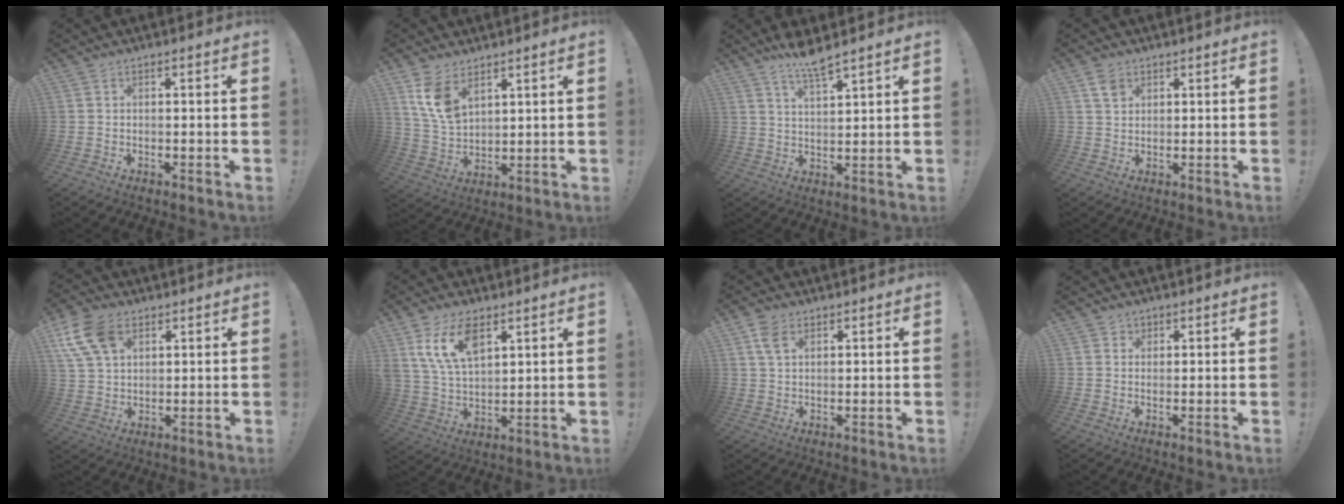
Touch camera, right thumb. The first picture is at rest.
{"total": 9.6, "force": [5.7, 5.5, 5.5], "torque": [-0.108, -0.023, 0.110]}
{"total": 6.6, "force": [5.6, 0.3, 3.5], "torque": [-0.071, -0.033, 0.098]}
{"total": 3.6, "force": [2.1, 2.5, 1.4], "torque": [-0.013, -0.007, 0.038]}
{"total": 12.1, "force": [5.6, 7.7, 7.4], "torque": [-0.139, -0.014, 0.110]}
{"total": 12.4, "force": [6.9, 6.6, 8.0], "torque": [-0.165, -0.020, 0.127]}
{"total": 4.8, "force": [2.4, 2.8, 3.1], "torque": [-0.053, -0.003, 0.046]}
{"total": 1.7, "force": [1.0, 1.4, 0.1], "torque": [0.005, -0.005, 0.016]}